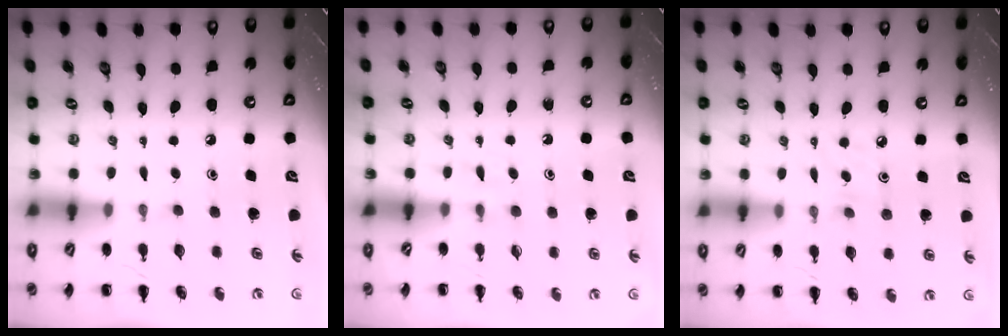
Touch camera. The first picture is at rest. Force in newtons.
{"total": 2.9, "press": 2.7, "slide": 1.2}
{"total": 2.7, "press": 2.5, "slide": 0.9}